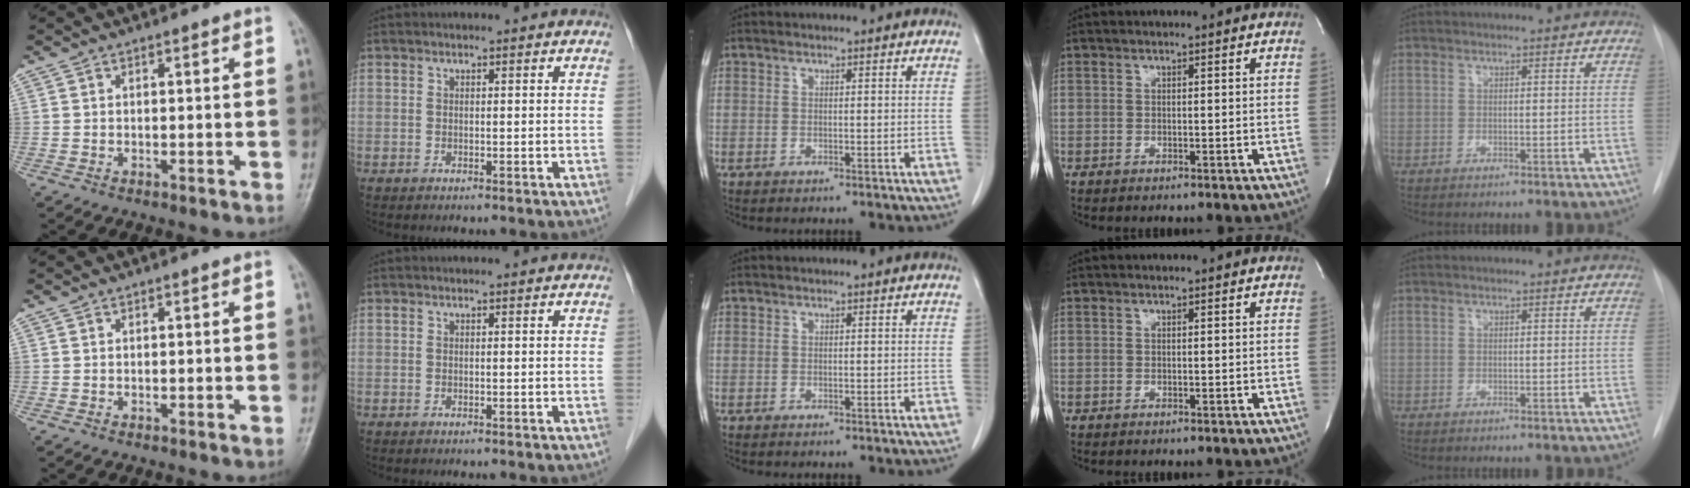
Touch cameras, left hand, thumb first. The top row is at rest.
{}